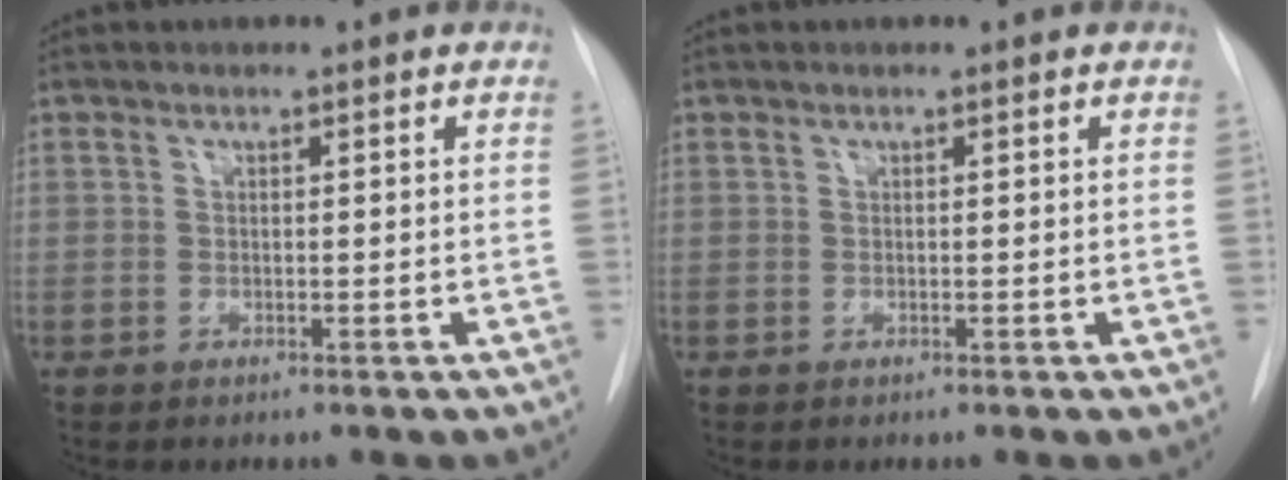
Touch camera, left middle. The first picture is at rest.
{"total": 0.0}